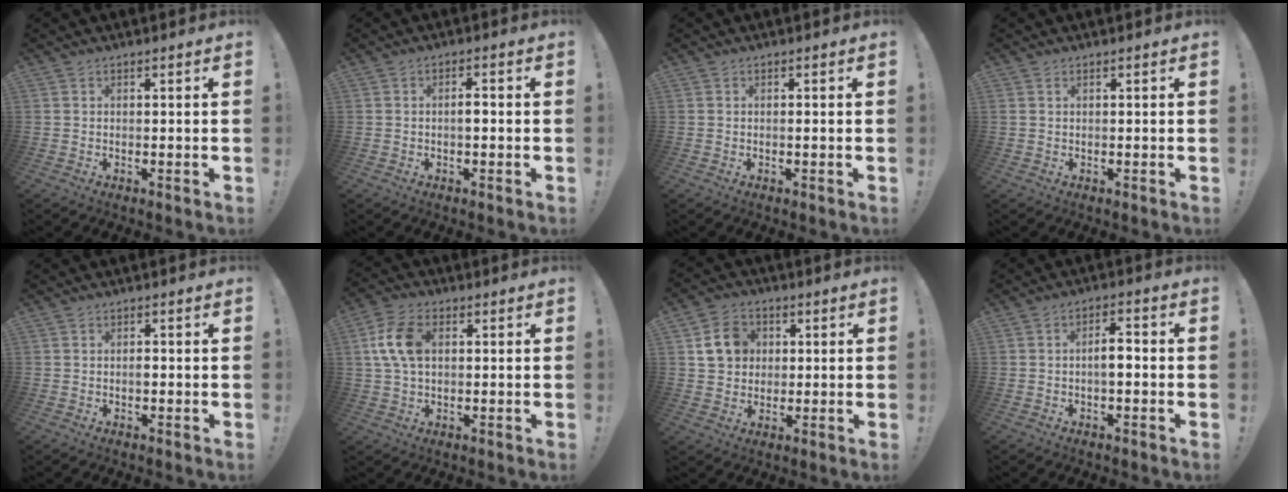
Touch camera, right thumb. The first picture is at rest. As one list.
[{"total": 2.5, "force": [-0.6, 0.8, 2.3], "torque": [-0.036, 0.006, -0.014]}, {"total": 0.7, "force": [-0.3, -0.2, 0.5], "torque": [-0.005, -0.002, -0.007]}, {"total": 0.6, "force": [0.4, 0.3, 0.3], "torque": [-0.007, 0.002, 0.008]}, {"total": 1.2, "force": [-0.3, 1.1, 0.4], "torque": [0.002, 0.000, -0.008]}, {"total": 11.3, "force": [1.9, 7.1, 8.5], "torque": [-0.164, 0.003, 0.036]}, {"total": 9.9, "force": [3.0, 8.6, 3.9], "torque": [-0.048, -0.004, 0.062]}, {"total": 5.0, "force": [-1.0, 2.1, 4.5], "torque": [-0.065, 0.009, -0.023]}]